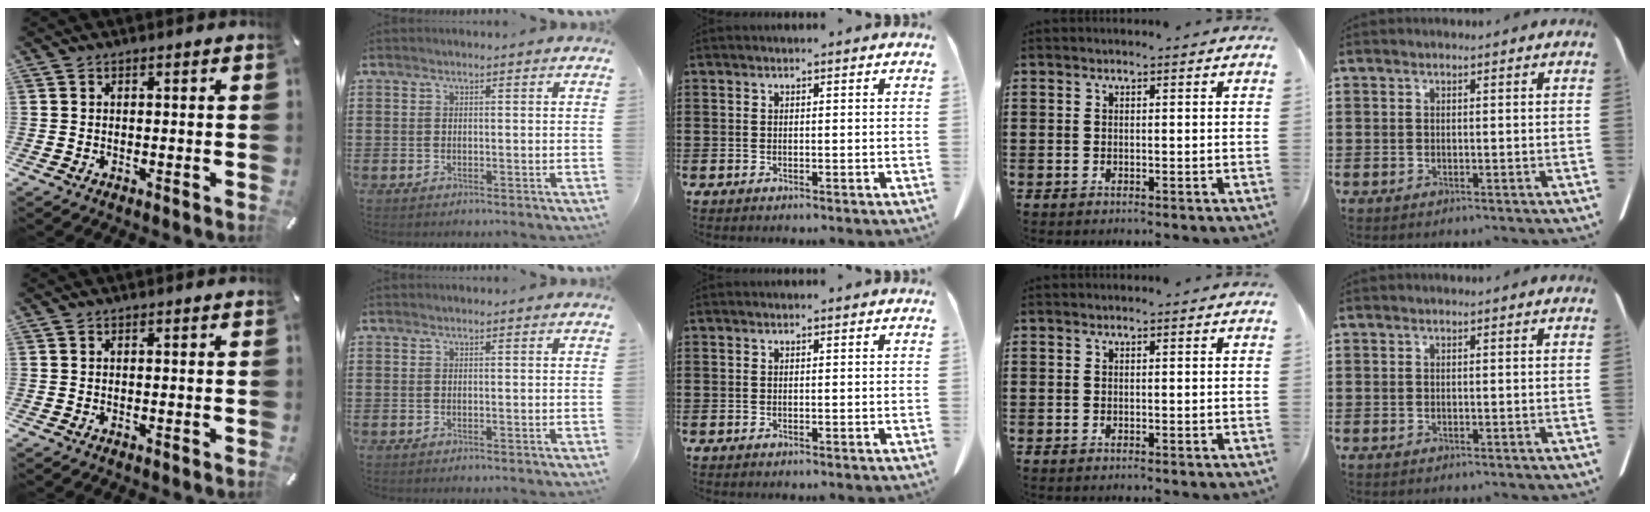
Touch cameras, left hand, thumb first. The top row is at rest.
{}